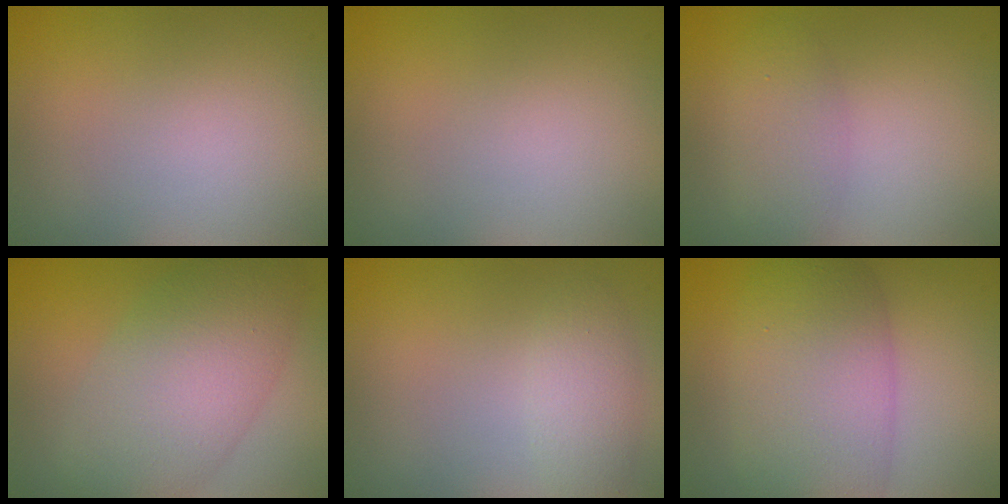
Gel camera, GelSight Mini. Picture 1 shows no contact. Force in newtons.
{"total": 0.0}
{"total": 2.6, "press": 2.6, "slide": 0.2}
{"total": 8.2, "press": 8.2, "slide": 0.4}
{"total": 2.0, "press": 2.0, "slide": 0.1}
{"total": 8.2, "press": 8.2, "slide": 0.1}